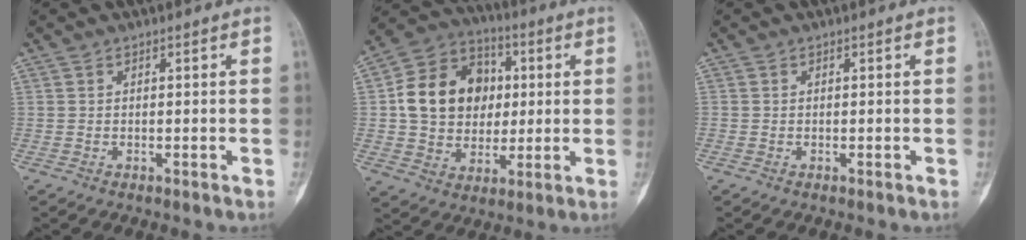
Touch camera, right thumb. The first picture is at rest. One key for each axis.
{"total": 17.0, "fx": 2.1, "fy": 13.9, "fz": 9.5, "tx": -0.132, "ty": 0.015, "tz": 0.036}
{"total": 0.0}